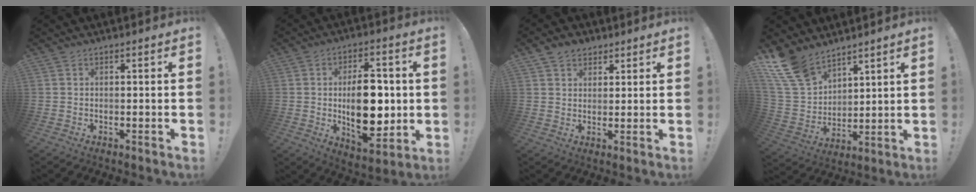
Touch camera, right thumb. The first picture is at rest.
{"total": 17.2, "force": [-0.1, 9.8, 14.1], "torque": [-0.229, -0.005, -0.002]}
{"total": 4.7, "force": [2.9, 3.4, 1.2], "torque": [-0.016, -0.010, 0.053]}
{"total": 13.9, "force": [10.9, 7.1, 5.0], "torque": [-0.112, -0.075, 0.210]}